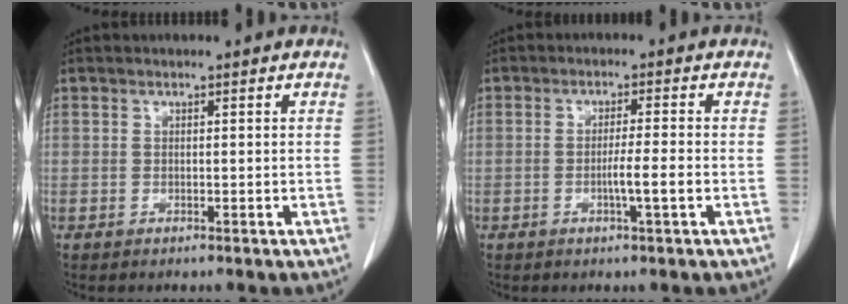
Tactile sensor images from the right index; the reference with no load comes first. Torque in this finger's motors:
{"motor_torque": [0.79, -0.19, 0.40, 0.05]}